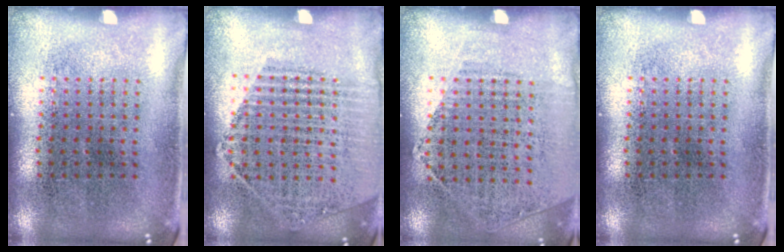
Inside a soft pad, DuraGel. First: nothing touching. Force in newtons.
{"total": 1.4, "press": 1.4, "slide": 0.1}
{"total": 1.2, "press": 1.0, "slide": 0.7}
{"total": 0.0}